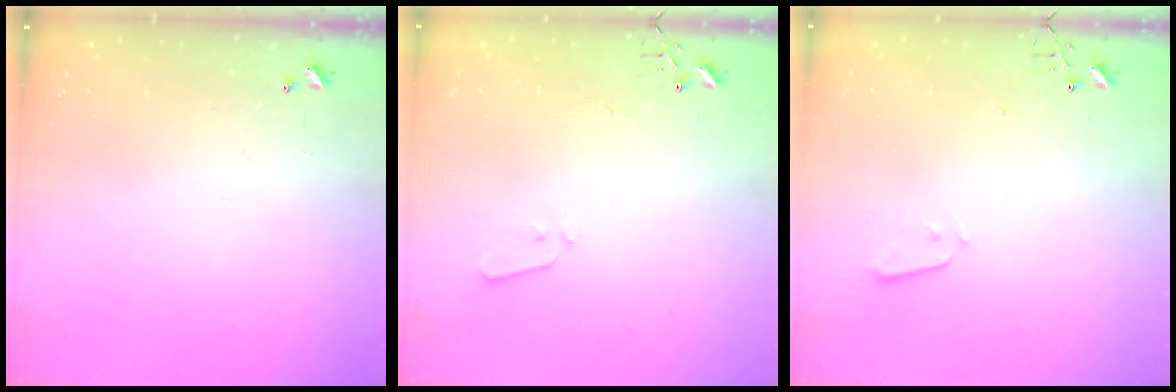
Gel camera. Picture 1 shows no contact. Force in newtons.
{"total": 3.3, "press": 3.3, "slide": 0.4}
{"total": 2.1, "press": 2.1, "slide": 0.3}